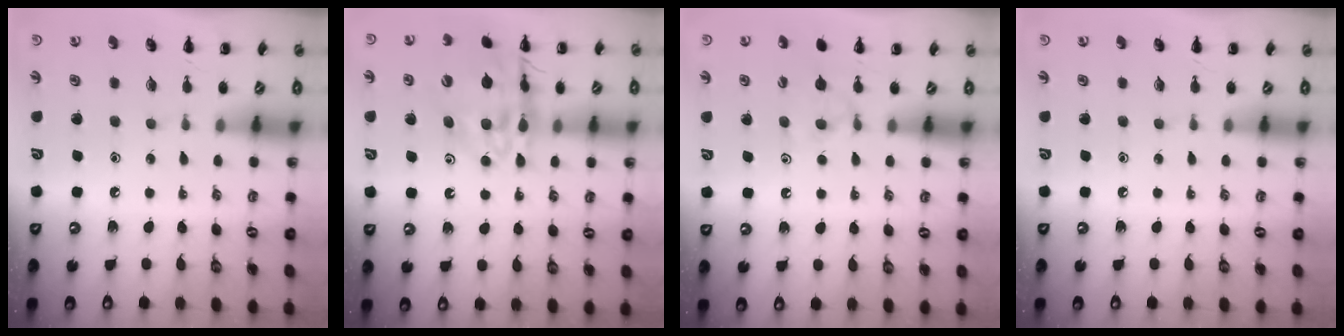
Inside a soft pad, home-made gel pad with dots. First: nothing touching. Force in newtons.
{"total": 17.3, "press": 17.1, "slide": 2.6}
{"total": 6.4, "press": 6.2, "slide": 1.7}
{"total": 0.0}